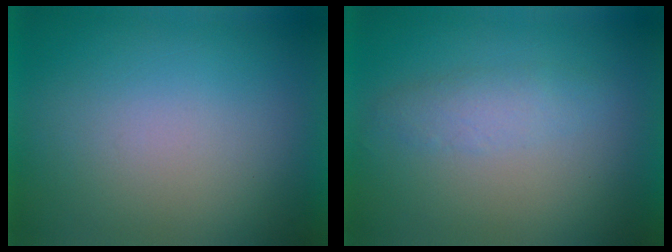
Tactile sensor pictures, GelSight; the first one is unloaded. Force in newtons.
{"total": 2.4}